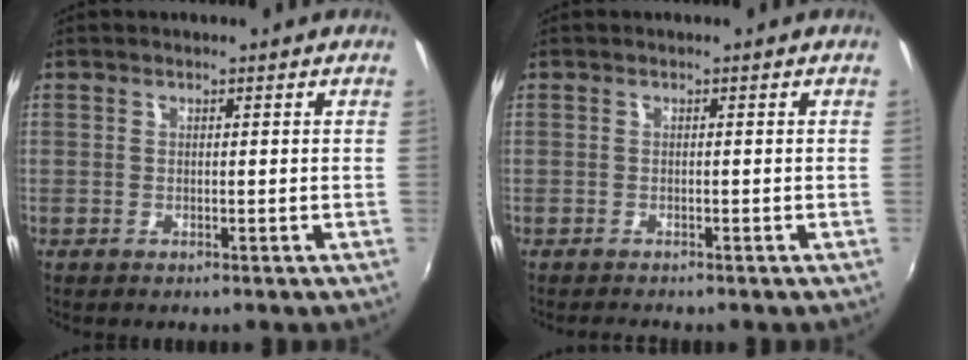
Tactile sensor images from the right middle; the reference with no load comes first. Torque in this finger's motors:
{"motor_torque": [0.01, 0.01, 0.07, 0.04]}